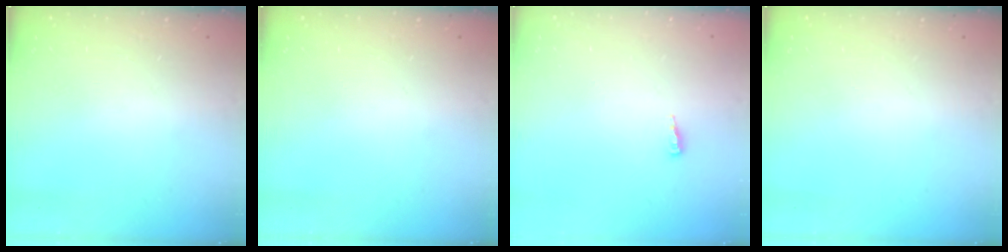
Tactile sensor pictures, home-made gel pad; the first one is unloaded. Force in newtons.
{"total": 0.0}
{"total": 7.7, "press": 4.9, "slide": 5.9}
{"total": 0.0}